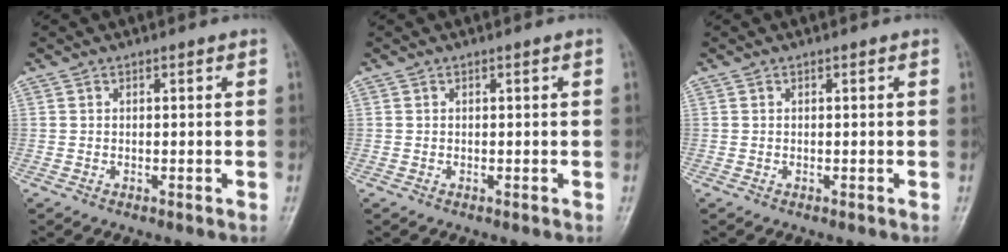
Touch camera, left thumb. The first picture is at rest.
{"total": 0.0}
{"total": 0.0}